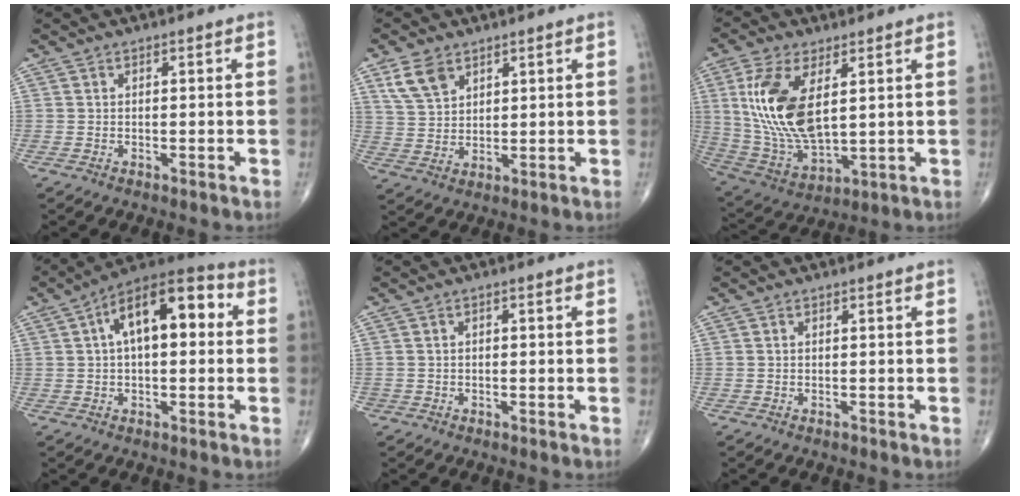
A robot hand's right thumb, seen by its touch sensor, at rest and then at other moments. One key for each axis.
{"total": 6.6, "fx": 3.9, "fy": 4.1, "fz": 3.4, "tx": -0.056, "ty": -0.014, "tz": 0.083}
{"total": 17.1, "fx": 4.0, "fy": 8.3, "fz": 14.4, "tx": -0.295, "ty": -0.020, "tz": 0.091}
{"total": 15.3, "fx": 3.1, "fy": 7.3, "fz": 13.1, "tx": -0.189, "ty": 0.040, "tz": 0.040}
{"total": 1.1, "fx": -0.5, "fy": 1.0, "fz": 0.2, "tx": 0.005, "ty": 0.007, "tz": -0.009}
{"total": 0.0}